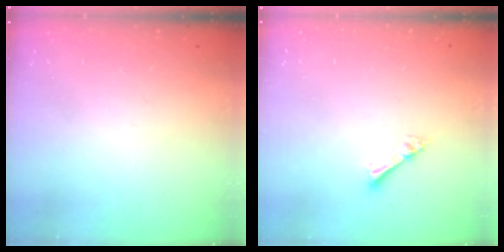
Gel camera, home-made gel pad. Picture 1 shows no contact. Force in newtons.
{"total": 2.3, "press": 2.3, "slide": 0.3}